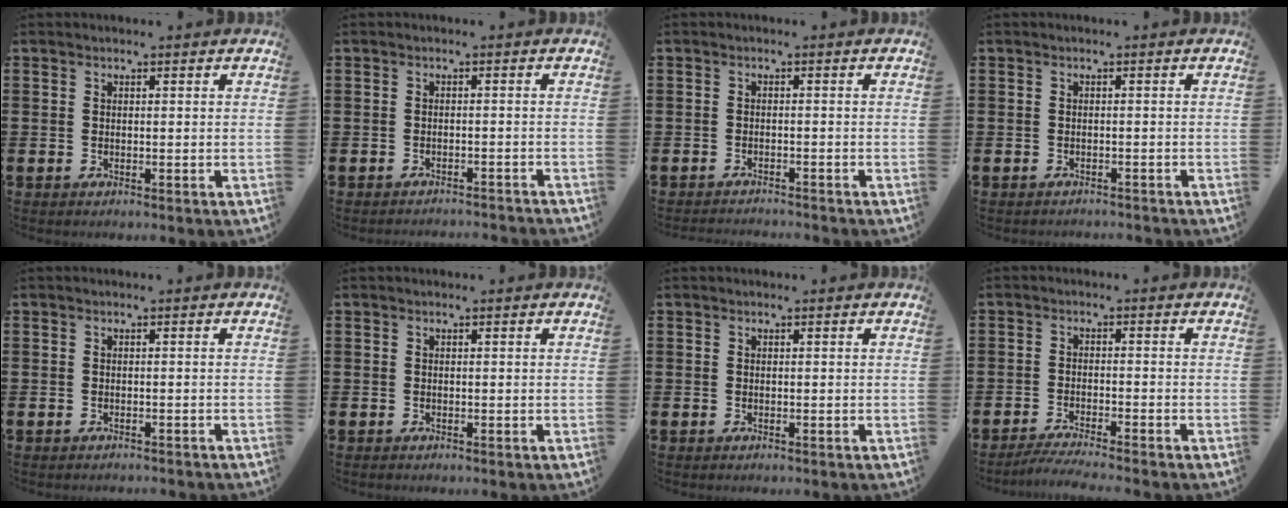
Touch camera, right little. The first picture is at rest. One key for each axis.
{"total": 1.3, "fx": -1.3, "fy": -0.2, "fz": -0.1, "tx": -0.001, "ty": 0.004, "tz": -0.027}
{"total": 1.3, "fx": -1.3, "fy": -0.1, "fz": -0.1, "tx": -0.001, "ty": 0.002, "tz": -0.027}
{"total": 0.8, "fx": -0.8, "fy": 0.0, "fz": 0.0, "tx": -0.002, "ty": 0.000, "tz": -0.017}
{"total": 0.5, "fx": -0.5, "fy": 0.0, "fz": 0.0, "tx": -0.001, "ty": -0.002, "tz": -0.011}
{"total": 0.0}
{"total": 0.0}
{"total": 2.6, "fx": -2.3, "fy": -0.3, "fz": 1.0, "tx": -0.015, "ty": 0.000, "tz": -0.044}